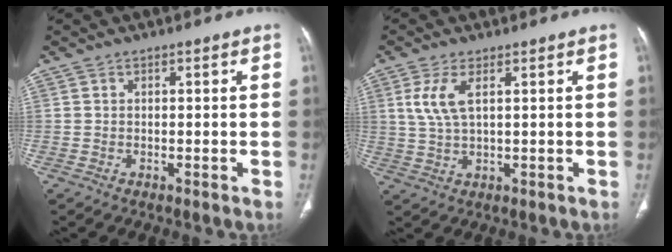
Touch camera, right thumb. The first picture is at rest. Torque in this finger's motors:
{"motor_torque": [-0.41, 1.35, 1.68, 0.27, 0.62]}